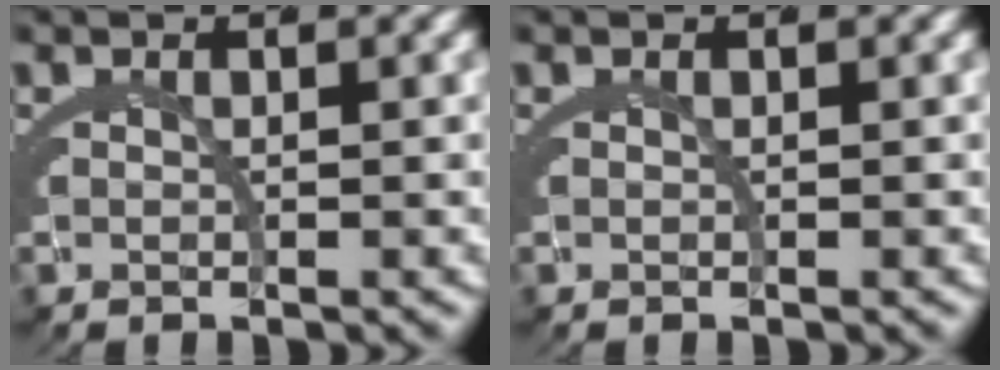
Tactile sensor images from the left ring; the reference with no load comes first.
{"total": 0.0}